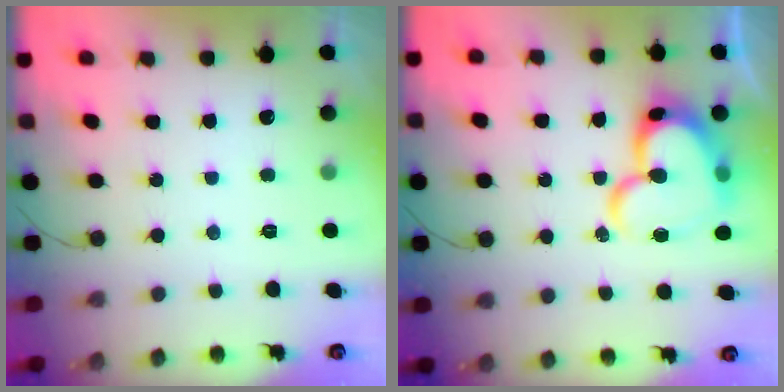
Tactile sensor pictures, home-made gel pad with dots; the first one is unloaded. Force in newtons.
{"total": 19.9, "press": 19.8, "slide": 2.3}